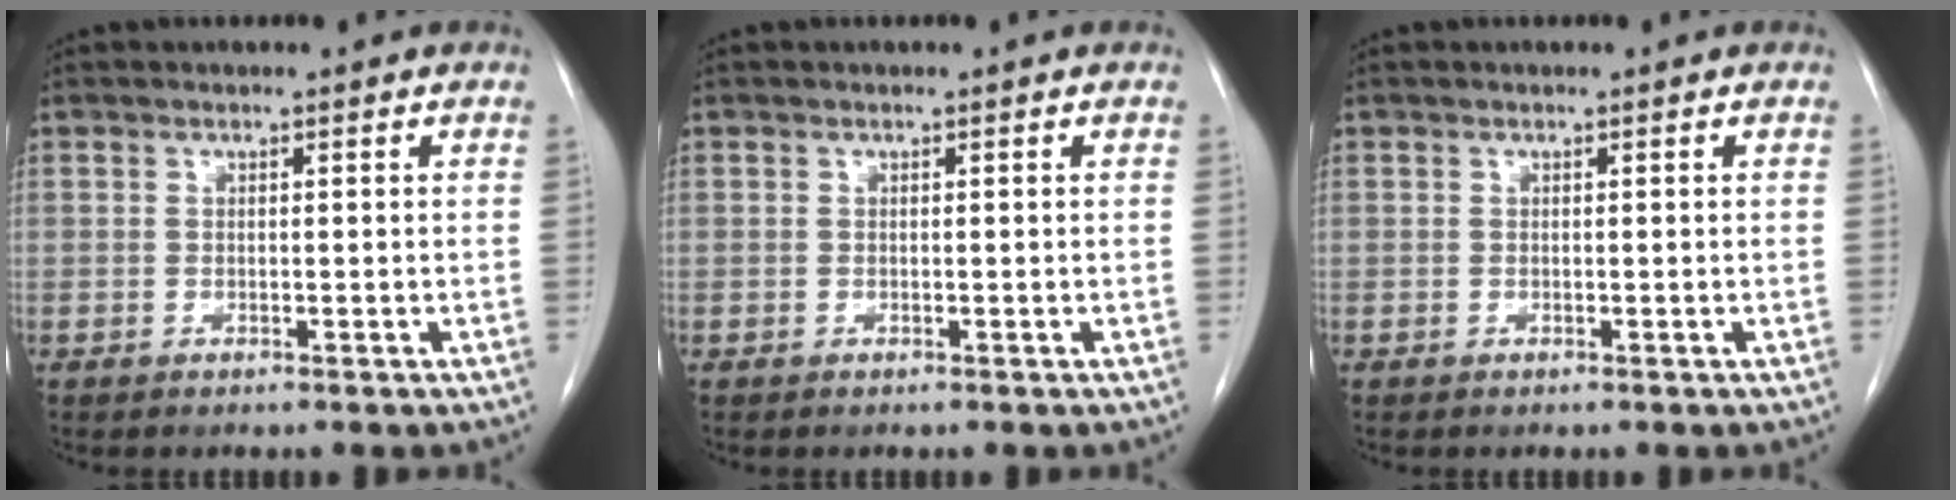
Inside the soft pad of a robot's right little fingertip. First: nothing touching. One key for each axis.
{"total": 0.0}
{"total": 0.0}